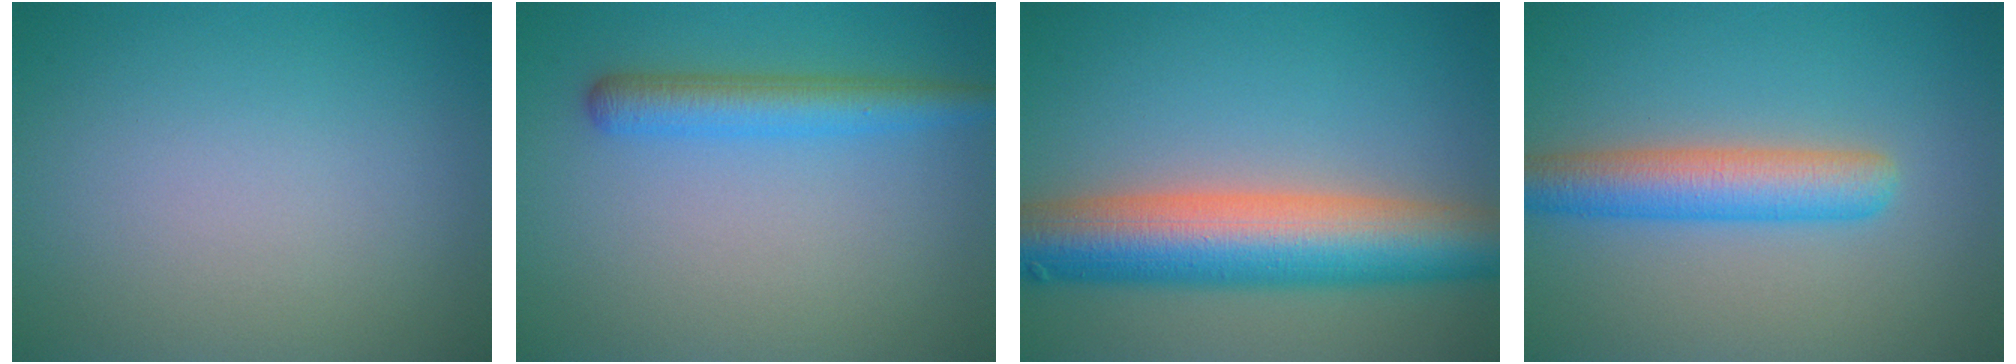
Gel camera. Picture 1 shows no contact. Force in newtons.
{"total": 3.4, "press": 3.4, "slide": 0.2}
{"total": 10.6, "press": 10.6, "slide": 0.5}
{"total": 5.0, "press": 5.0, "slide": 0.1}